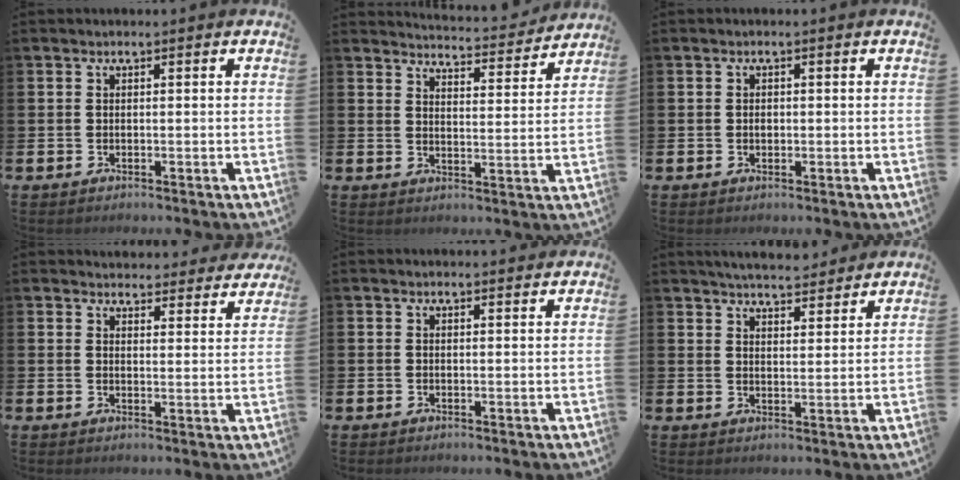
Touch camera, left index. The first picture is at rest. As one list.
[{"total": 4.7, "force": [4.7, 0.2, 0.2], "torque": [-0.007, -0.044, 0.077]}, {"total": 0.9, "force": [0.0, 0.7, 0.6], "torque": [-0.002, 0.001, -0.004]}, {"total": 4.2, "force": [4.0, 1.0, 0.0], "torque": [0.003, -0.029, 0.070]}, {"total": 0.8, "force": [0.8, 0.1, 0.2], "torque": [0.009, -0.002, 0.012]}, {"total": 5.3, "force": [5.2, 0.7, 0.6], "torque": [-0.021, -0.026, 0.095]}]